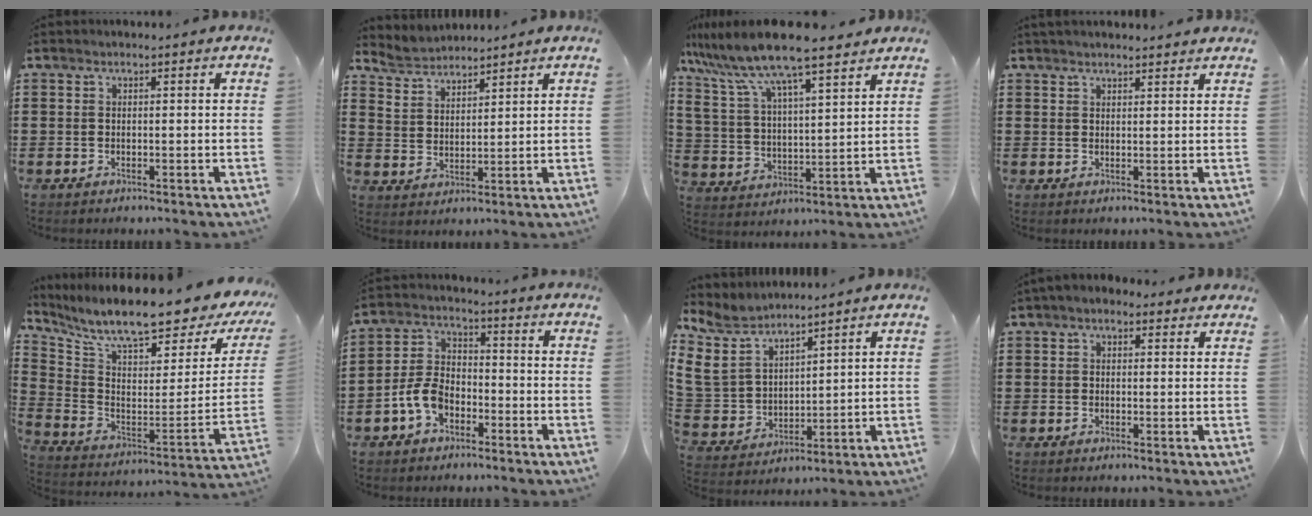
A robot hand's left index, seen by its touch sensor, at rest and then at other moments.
{"total": 3.8, "force": [3.6, 1.1, -0.2], "torque": [-0.013, -0.011, 0.065]}
{"total": 10.6, "force": [8.9, 0.9, 5.7], "torque": [-0.145, -0.040, 0.151]}
{"total": 1.9, "force": [1.8, 0.2, 0.3], "torque": [-0.010, 0.000, 0.036]}
{"total": 10.2, "force": [8.4, 1.1, 5.8], "torque": [-0.137, -0.065, 0.140]}
{"total": 6.5, "force": [-3.4, 3.9, 4.0], "torque": [-0.111, 0.006, -0.074]}
{"total": 6.7, "force": [5.3, 3.7, 1.9], "torque": [-0.084, -0.031, 0.094]}
{"total": 1.9, "force": [1.0, 1.4, 0.9], "torque": [-0.022, 0.011, 0.017]}